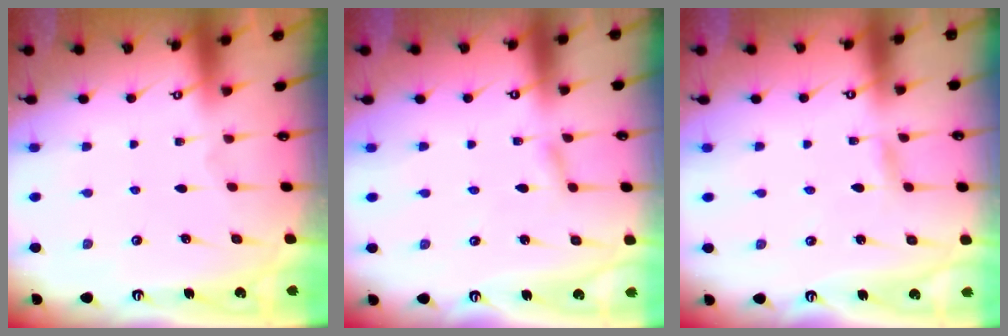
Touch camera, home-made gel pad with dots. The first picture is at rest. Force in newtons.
{"total": 1.7, "press": 1.7, "slide": 0.2}
{"total": 1.6, "press": 1.6, "slide": 0.2}